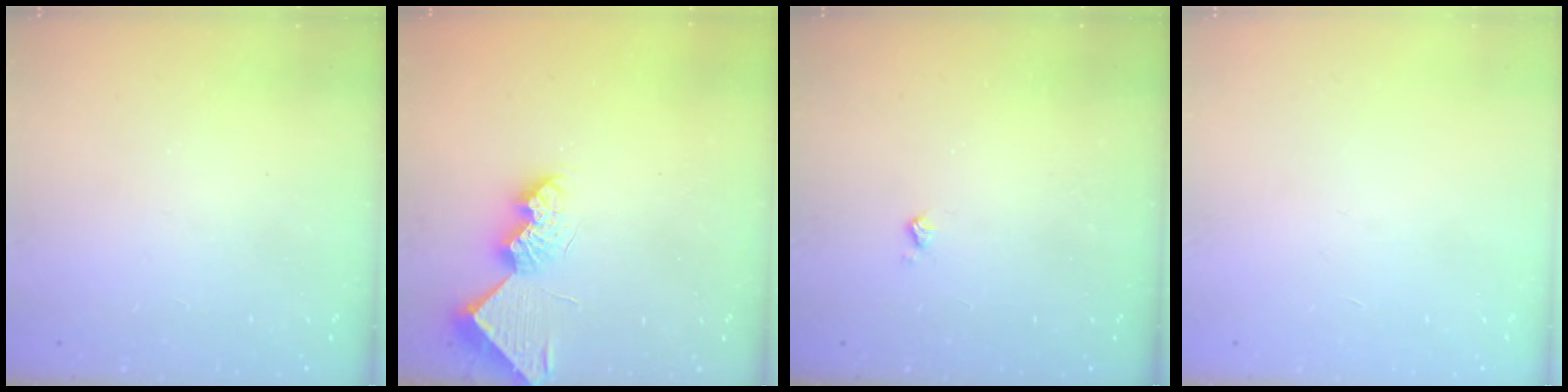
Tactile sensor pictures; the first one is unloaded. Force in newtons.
{"total": 8.6, "press": 8.6, "slide": 0.3}
{"total": 2.2, "press": 2.2, "slide": 0.4}
{"total": 0.0}